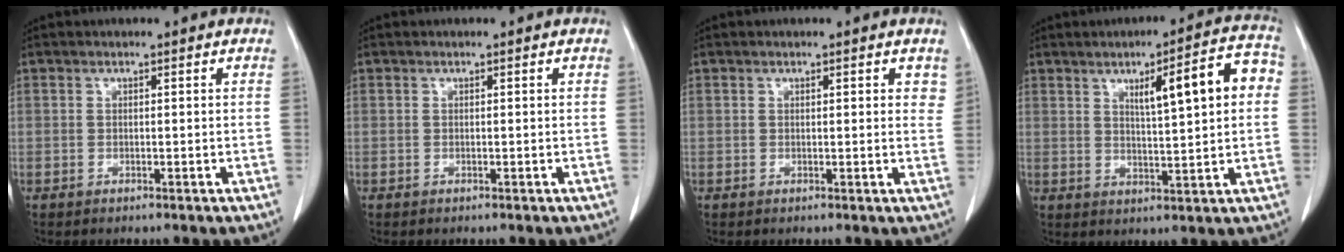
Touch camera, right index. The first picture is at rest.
{"total": 0.0}
{"total": 2.3, "force": [1.5, 0.9, 1.6], "torque": [-0.008, -0.001, 0.013]}
{"total": 10.2, "force": [2.5, 1.5, 9.8], "torque": [-0.135, 0.022, 0.036]}